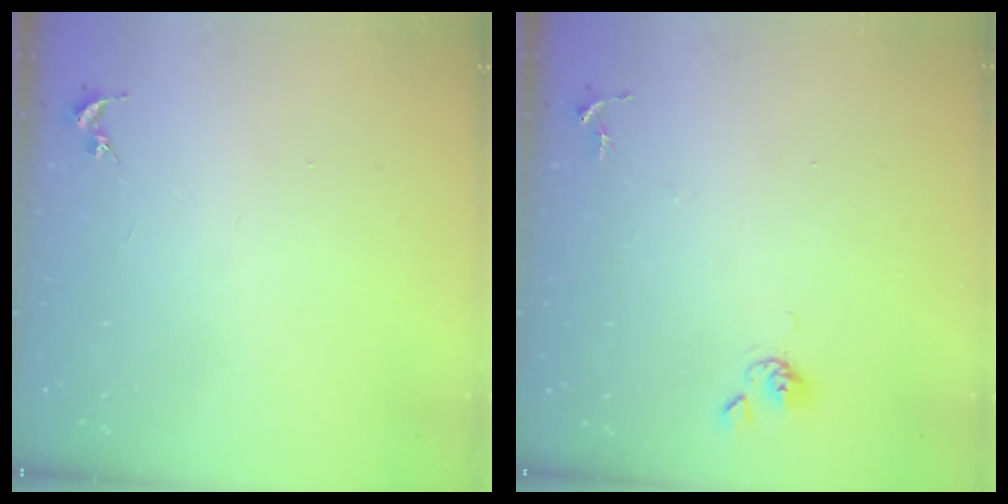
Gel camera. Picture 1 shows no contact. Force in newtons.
{"total": 4.8, "press": 4.7, "slide": 0.6}